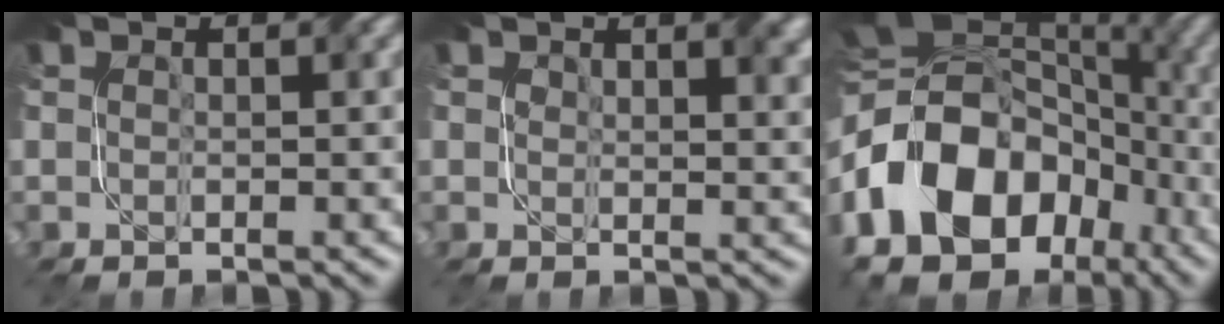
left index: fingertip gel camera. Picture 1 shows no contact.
{"total": 3.4, "force": [2.1, 1.5, 2.2], "torque": [-0.030, -0.002, 0.035]}
{"total": 18.6, "force": [-6.2, 13.5, 11.1], "torque": [-0.231, 0.005, -0.121]}